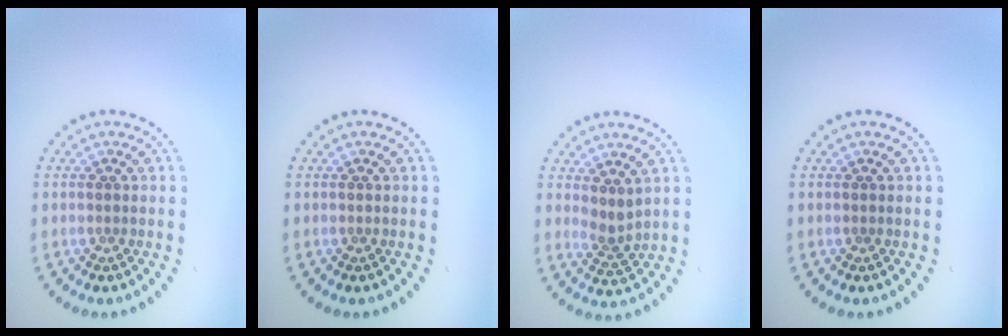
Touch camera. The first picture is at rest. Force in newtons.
{"total": 0.0}
{"total": 2.0, "press": 1.6, "slide": 1.3}
{"total": 0.0}